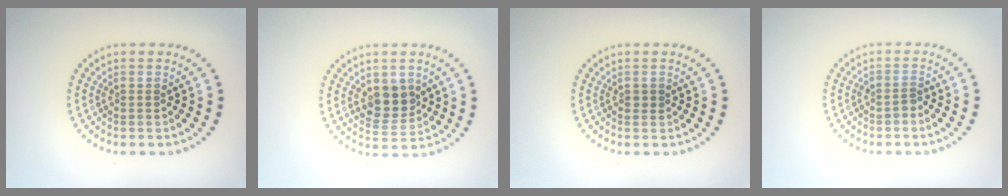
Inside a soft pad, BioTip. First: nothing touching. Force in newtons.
{"total": 3.4, "press": 3.3, "slide": 0.9}
{"total": 0.8, "press": 0.8, "slide": 0.1}
{"total": 1.0, "press": 0.9, "slide": 0.6}